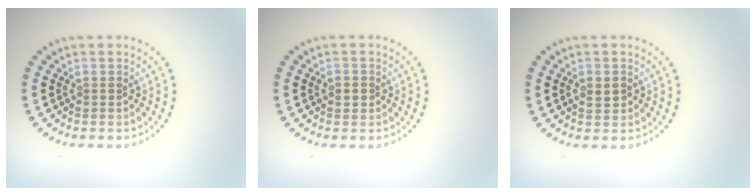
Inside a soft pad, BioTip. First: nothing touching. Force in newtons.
{"total": 1.2, "press": 1.2, "slide": 0.2}
{"total": 1.6, "press": 1.6, "slide": 0.2}